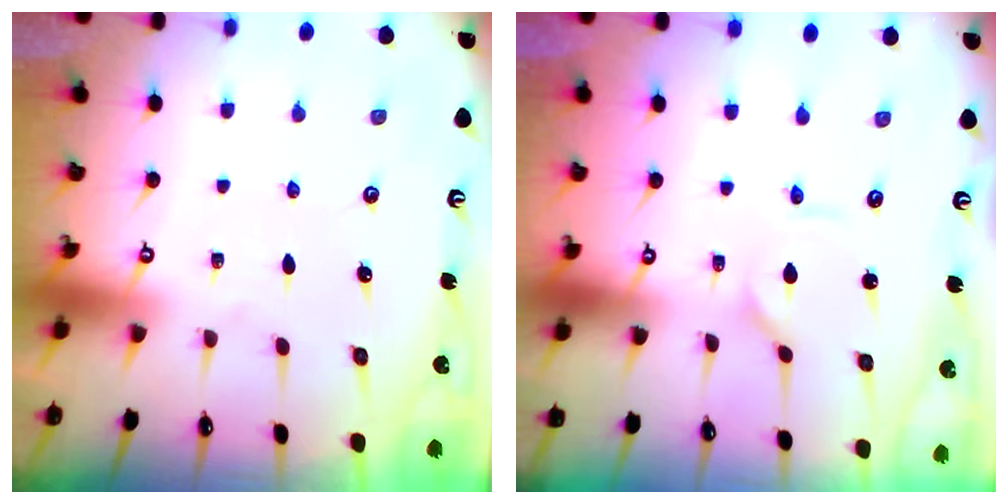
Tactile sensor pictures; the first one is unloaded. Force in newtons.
{"total": 1.1, "press": 1.1, "slide": 0.1}